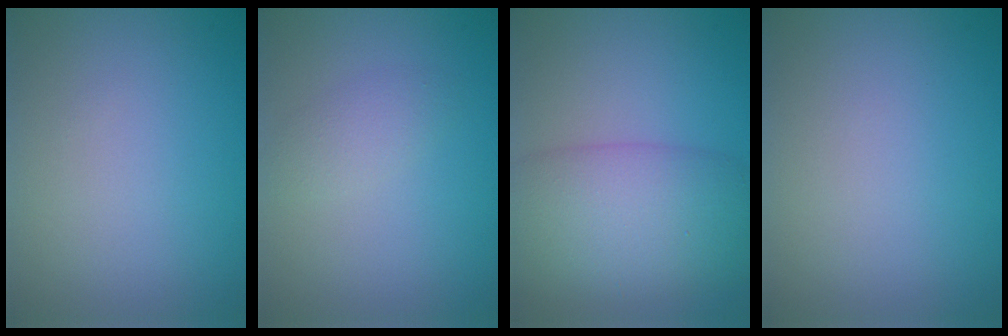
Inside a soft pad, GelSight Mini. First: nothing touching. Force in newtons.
{"total": 1.7, "press": 1.7, "slide": 0.1}
{"total": 8.6, "press": 8.6, "slide": 0.6}
{"total": 0.0}